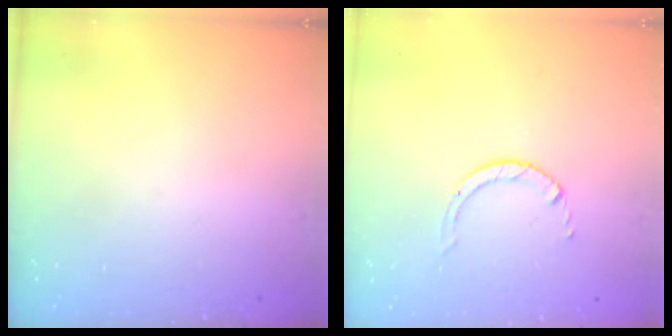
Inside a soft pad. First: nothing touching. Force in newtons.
{"total": 1.4, "press": 1.4, "slide": 0.1}